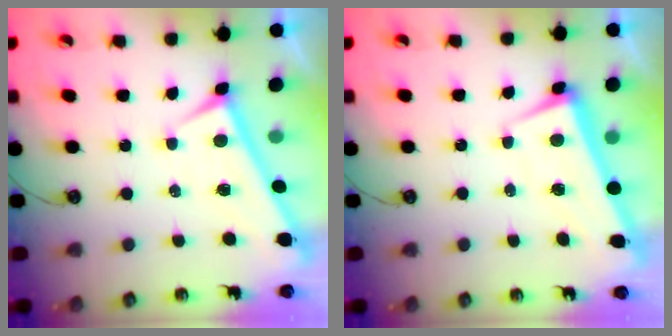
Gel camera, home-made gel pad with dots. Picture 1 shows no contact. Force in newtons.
{"total": 1.6, "press": 0.6, "slide": 1.4}